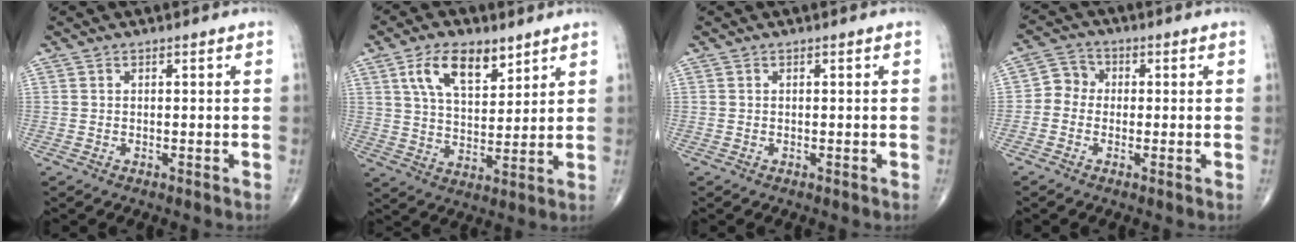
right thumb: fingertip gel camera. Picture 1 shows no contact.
{"total": 11.2, "force": [6.0, 5.6, 7.6], "torque": [-0.115, -0.026, 0.113]}
{"total": 0.0}
{"total": 4.3, "force": [-0.7, 3.9, 1.7], "torque": [-0.010, 0.014, -0.030]}